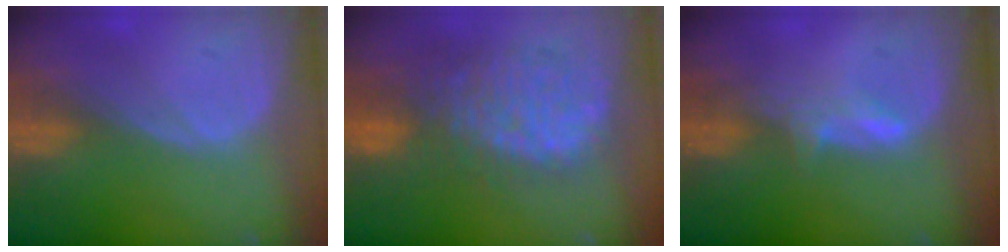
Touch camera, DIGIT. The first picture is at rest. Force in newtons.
{"total": 10.2, "press": 9.7, "slide": 3.2}
{"total": 2.3, "press": 2.3, "slide": 0.4}